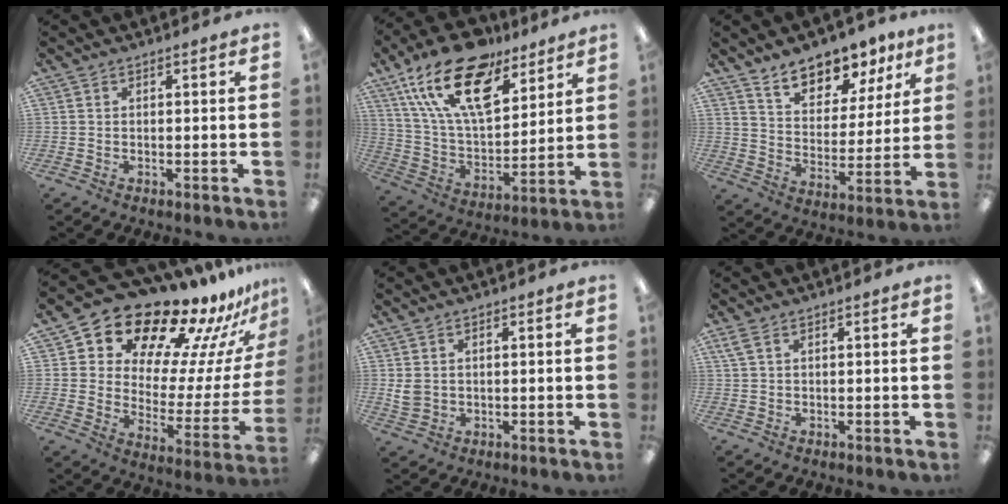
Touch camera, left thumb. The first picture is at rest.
{"total": 21.6, "force": [14.2, 9.9, 12.9], "torque": [-0.247, -0.077, 0.253]}
{"total": 11.6, "force": [9.8, 5.2, 3.4], "torque": [-0.052, -0.069, 0.181]}
{"total": 16.7, "force": [15.0, 5.6, 5.0], "torque": [-0.088, -0.138, 0.250]}
{"total": 3.2, "force": [1.0, 2.7, 1.4], "torque": [-0.020, -0.001, 0.021]}
{"total": 2.1, "force": [1.0, 0.9, 1.7], "torque": [-0.038, 0.000, 0.019]}